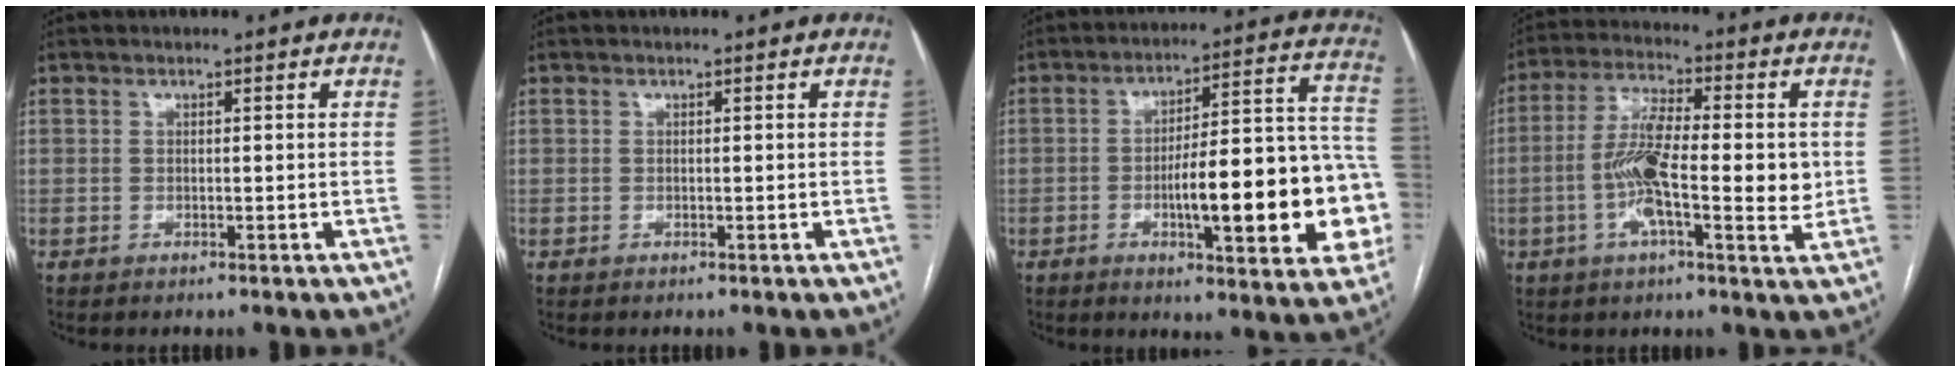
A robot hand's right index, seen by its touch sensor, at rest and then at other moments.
{"total": 0.0}
{"total": 21.4, "force": [-4.9, 4.4, 20.3], "torque": [-0.211, 0.034, -0.056]}
{"total": 12.5, "force": [-1.1, 3.4, 12.0], "torque": [-0.217, 0.005, -0.025]}